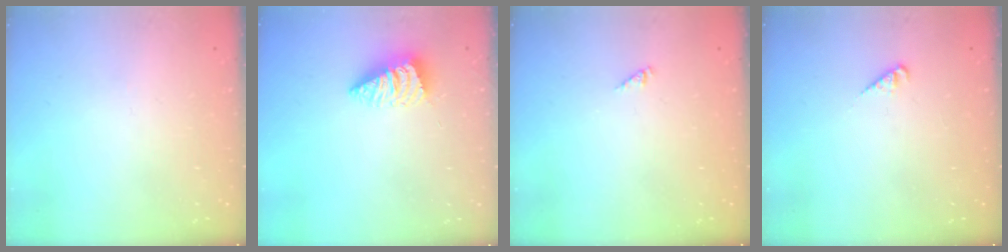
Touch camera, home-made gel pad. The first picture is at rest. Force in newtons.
{"total": 3.0, "press": 2.9, "slide": 0.3}
{"total": 0.0}
{"total": 1.8, "press": 1.8, "slide": 0.3}